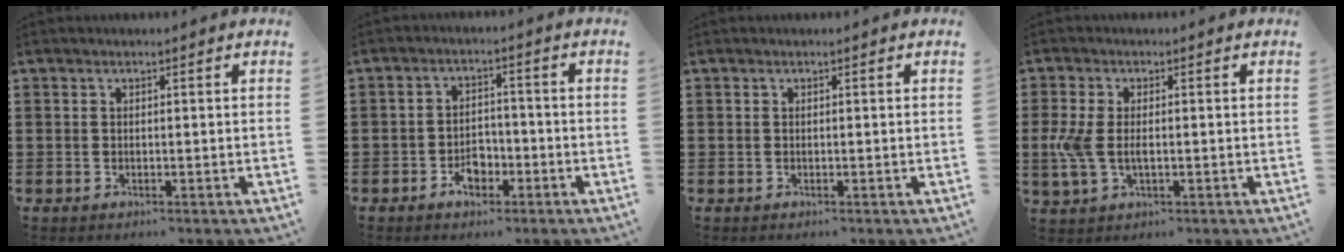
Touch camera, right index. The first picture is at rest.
{"total": 3.9, "force": [-2.1, 2.5, 2.2], "torque": [-0.040, 0.007, -0.040]}
{"total": 0.0}
{"total": 4.9, "force": [-0.3, 2.5, 4.2], "torque": [-0.114, -0.007, -0.015]}